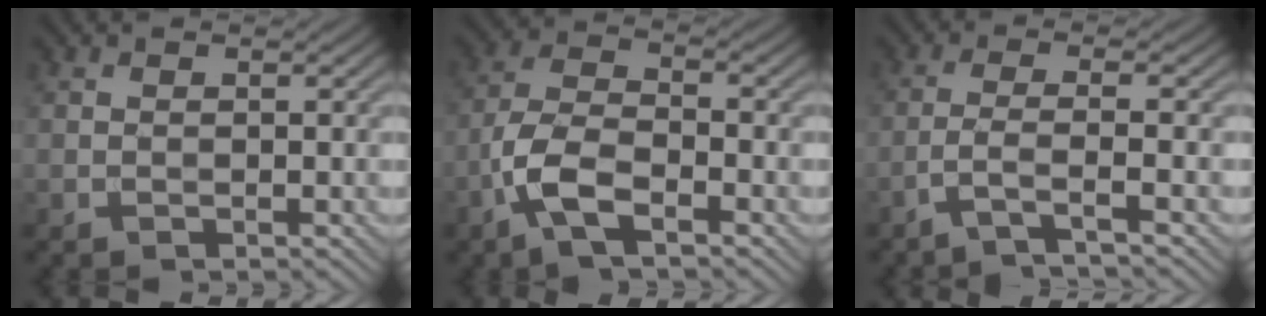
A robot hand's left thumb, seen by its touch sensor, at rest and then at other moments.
{"total": 6.5, "force": [-3.6, 2.5, 4.9], "torque": [-0.109, 0.003, -0.085]}
{"total": 3.4, "force": [-1.9, 0.4, 2.7], "torque": [-0.044, 0.011, -0.063]}